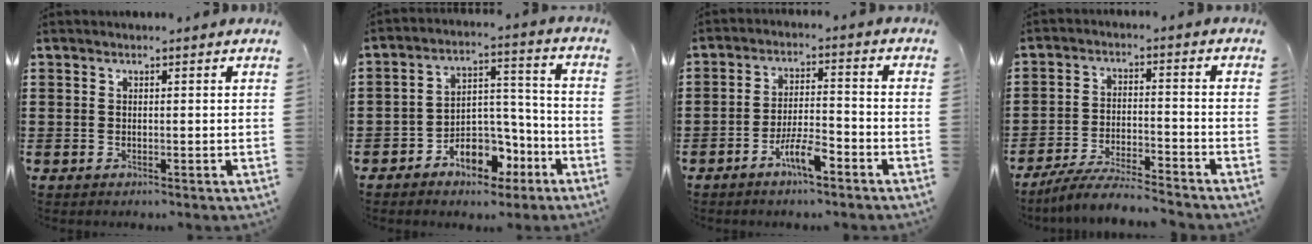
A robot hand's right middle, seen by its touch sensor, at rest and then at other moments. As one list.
[{"total": 7.8, "force": [-5.1, 4.6, 3.8], "torque": [-0.060, 0.031, -0.090]}, {"total": 6.1, "force": [-4.0, 1.5, 4.4], "torque": [-0.089, 0.003, -0.078]}, {"total": 6.5, "force": [-6.1, 0.3, 2.1], "torque": [-0.044, -0.003, -0.119]}]